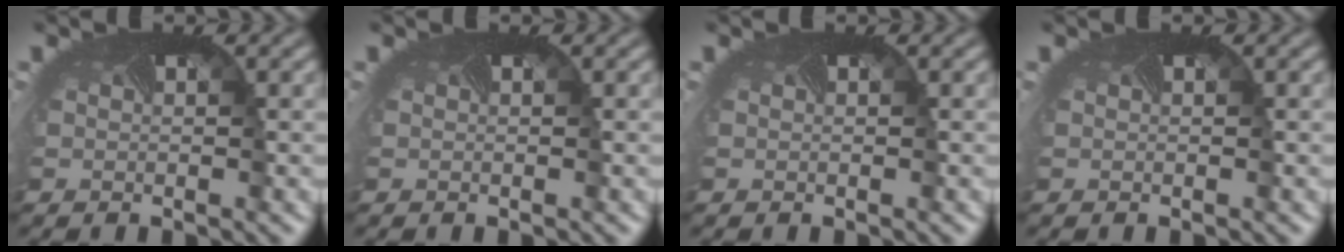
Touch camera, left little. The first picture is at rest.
{"total": 0.0}
{"total": 0.0}
{"total": 0.0}